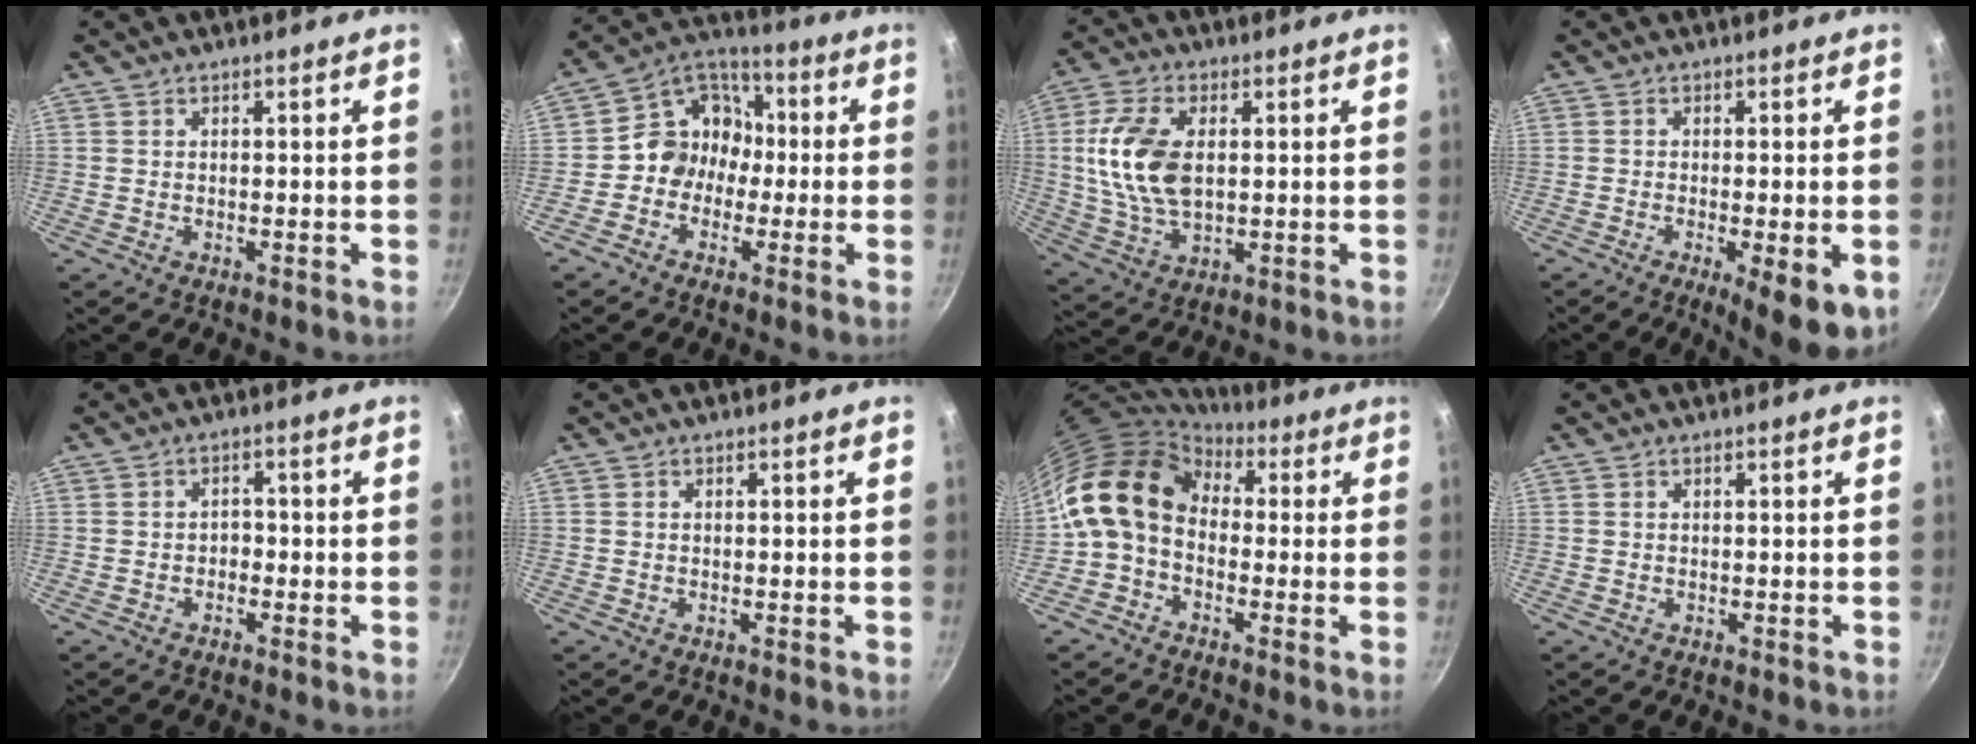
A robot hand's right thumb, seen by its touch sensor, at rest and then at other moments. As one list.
[{"total": 10.2, "force": [-1.6, 9.0, 4.5], "torque": [-0.027, 0.043, -0.053]}, {"total": 13.5, "force": [1.6, 7.8, 10.9], "torque": [-0.205, -0.001, 0.031]}, {"total": 9.5, "force": [-3.2, 2.5, 8.6], "torque": [-0.112, -0.002, -0.039]}, {"total": 1.9, "force": [-0.9, 1.4, 0.9], "torque": [0.000, 0.013, -0.016]}, {"total": 0.0}, {"total": 12.2, "force": [0.7, 9.1, 8.0], "torque": [-0.123, 0.028, -0.012]}, {"total": 0.0}]